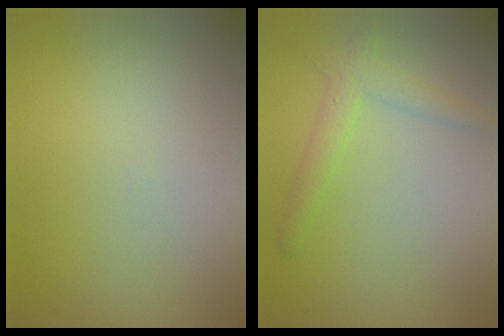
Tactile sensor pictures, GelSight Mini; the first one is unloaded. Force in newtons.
{"total": 2.4, "press": 2.4, "slide": 0.1}